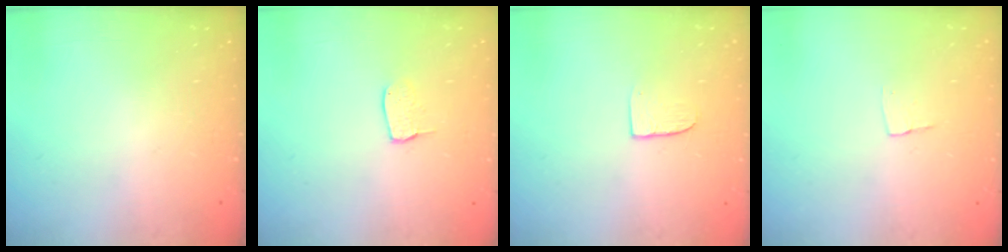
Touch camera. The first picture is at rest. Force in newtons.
{"total": 4.8, "press": 4.8, "slide": 0.3}
{"total": 6.3, "press": 6.3, "slide": 0.6}
{"total": 3.4, "press": 3.4, "slide": 0.2}